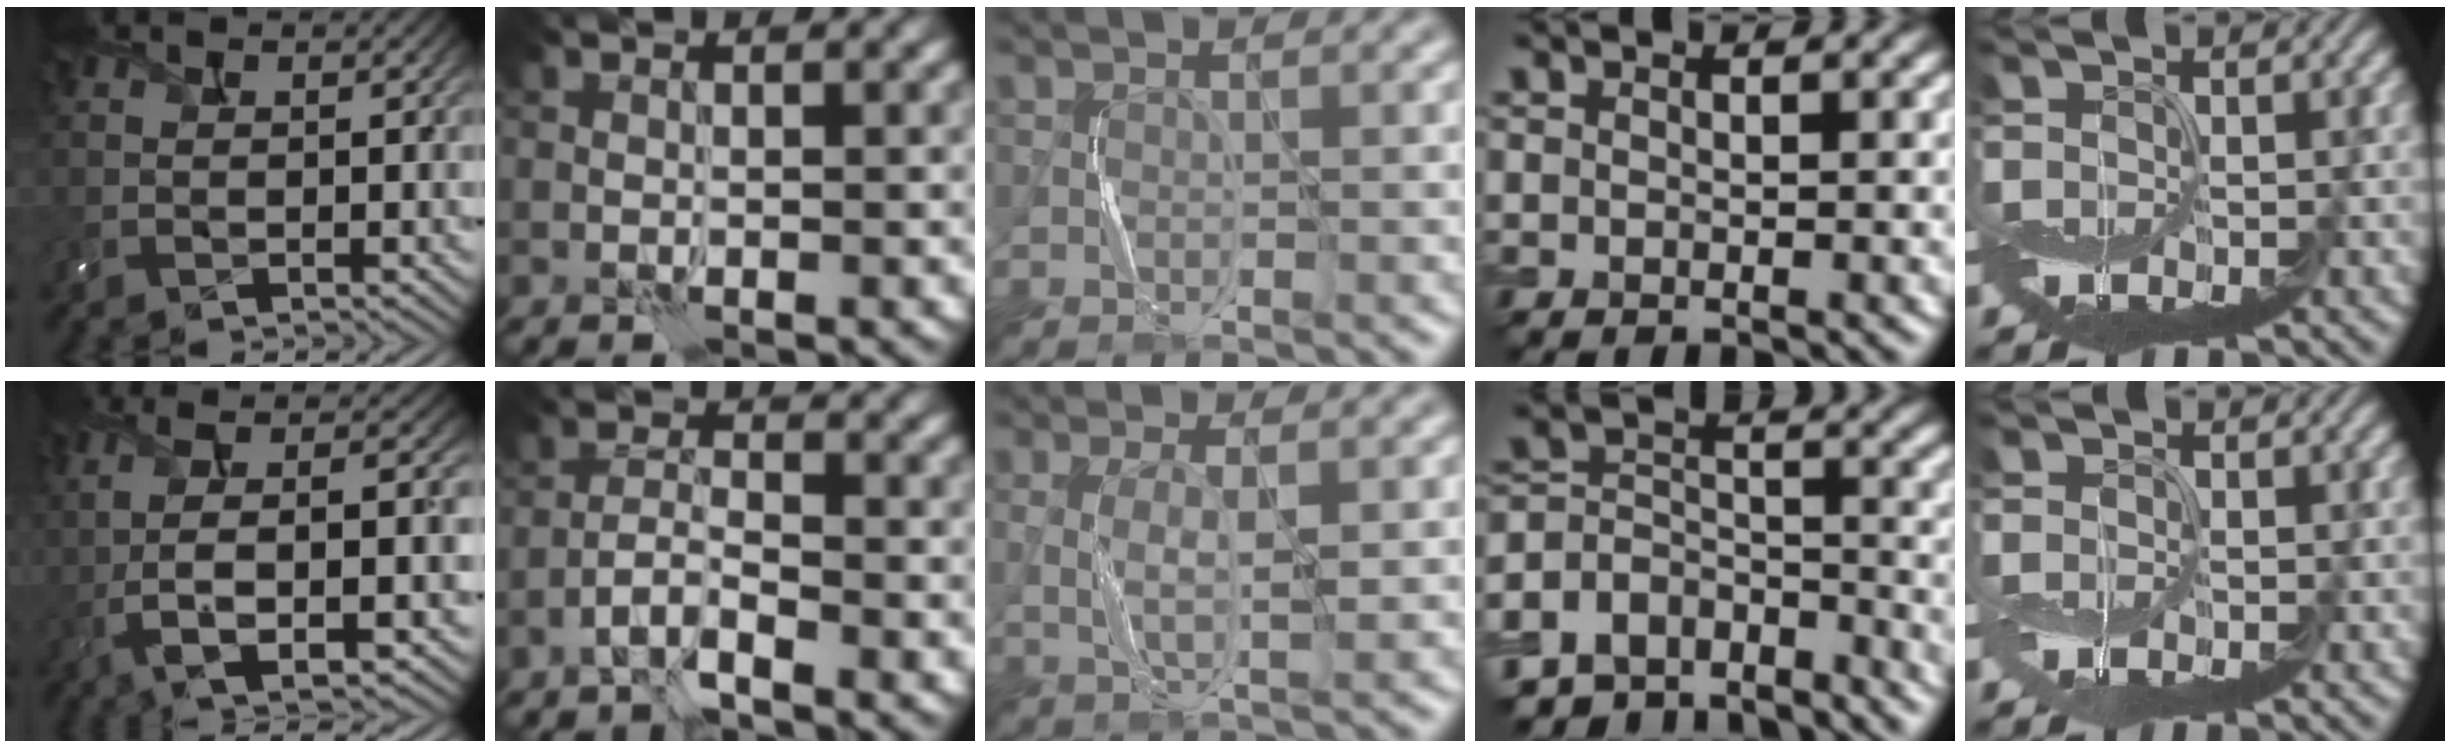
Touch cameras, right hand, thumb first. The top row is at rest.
{"thumb": {"total": 10.4, "force": [0.2, 2.7, 10.1], "torque": [-0.185, 0.013, 0.002]}, "index": {"total": 2.9, "force": [-1.8, 0.8, 2.1], "torque": [-0.043, 0.009, -0.043]}, "middle": {"total": 3.2, "force": [0.2, 0.9, 3.0], "torque": [-0.068, 0.000, 0.006]}, "ring": {"total": 9.1, "force": [-7.5, 4.8, 1.7], "torque": [-0.039, 0.011, -0.125]}, "little": {"total": 1.0, "force": [-0.3, 0.7, 0.6], "torque": [-0.015, -0.004, -0.005]}}